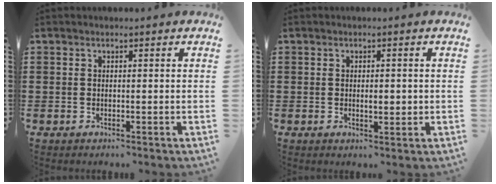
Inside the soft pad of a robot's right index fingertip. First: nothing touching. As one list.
[{"total": 2.4, "force": [-0.1, 0.9, 2.2], "torque": [-0.043, 0.000, -0.001]}]